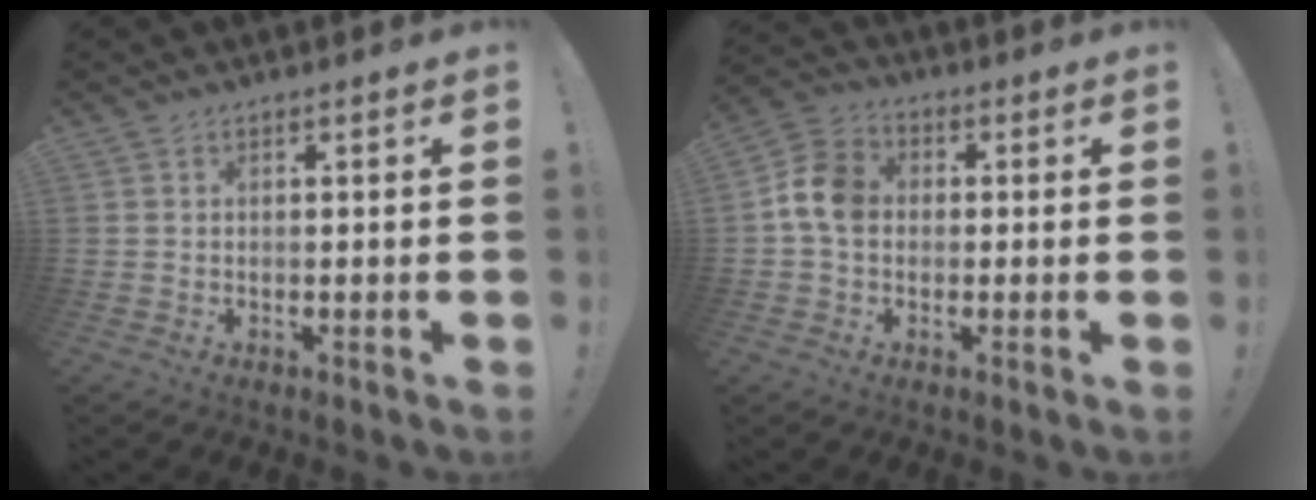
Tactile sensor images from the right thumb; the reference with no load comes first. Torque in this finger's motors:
{"motor_torque": [0.52, 0.47, 0.23, -0.17, 0.07]}